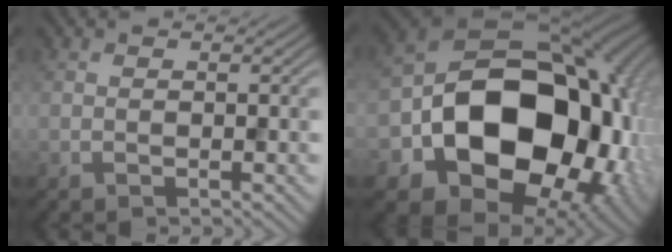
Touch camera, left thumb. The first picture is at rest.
{"total": 19.2, "force": [-3.5, 14.0, 12.6], "torque": [-0.201, -0.046, -0.037]}